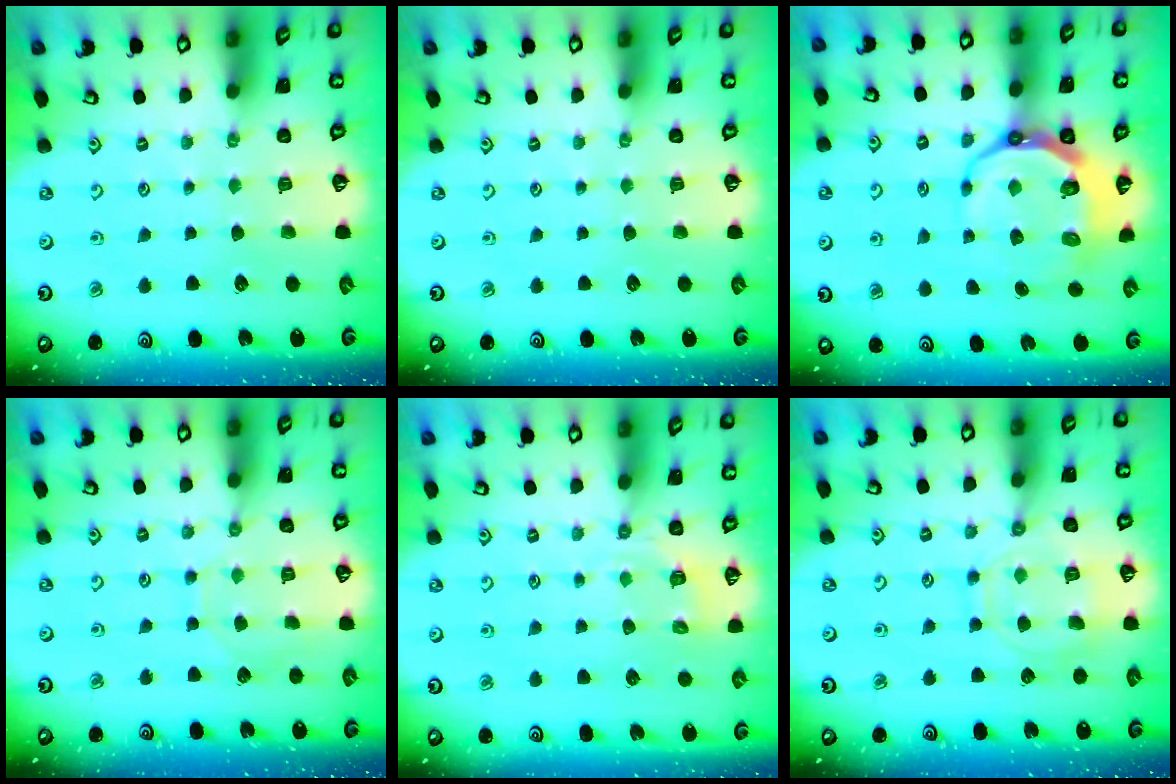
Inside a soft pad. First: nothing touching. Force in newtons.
{"total": 0.0}
{"total": 10.8, "press": 10.0, "slide": 4.1}
{"total": 5.0, "press": 4.9, "slide": 0.4}
{"total": 3.6, "press": 3.1, "slide": 1.8}
{"total": 10.9, "press": 10.9, "slide": 1.0}